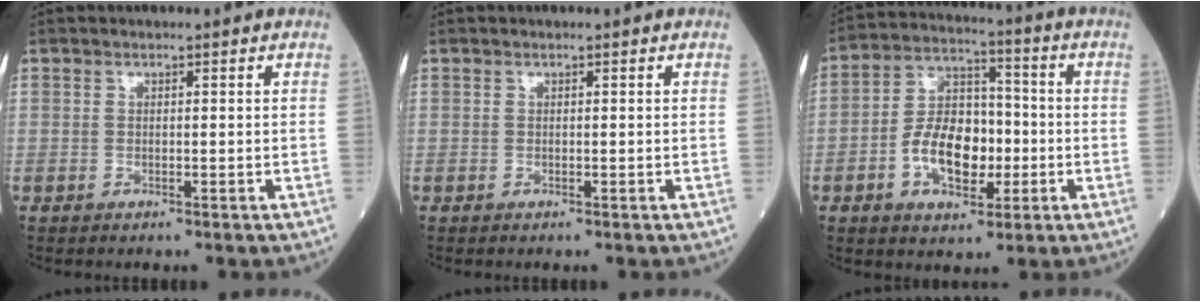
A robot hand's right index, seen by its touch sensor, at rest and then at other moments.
{"total": 0.0}
{"total": 11.0, "force": [-2.6, 6.1, 8.8], "torque": [-0.164, 0.020, -0.046]}